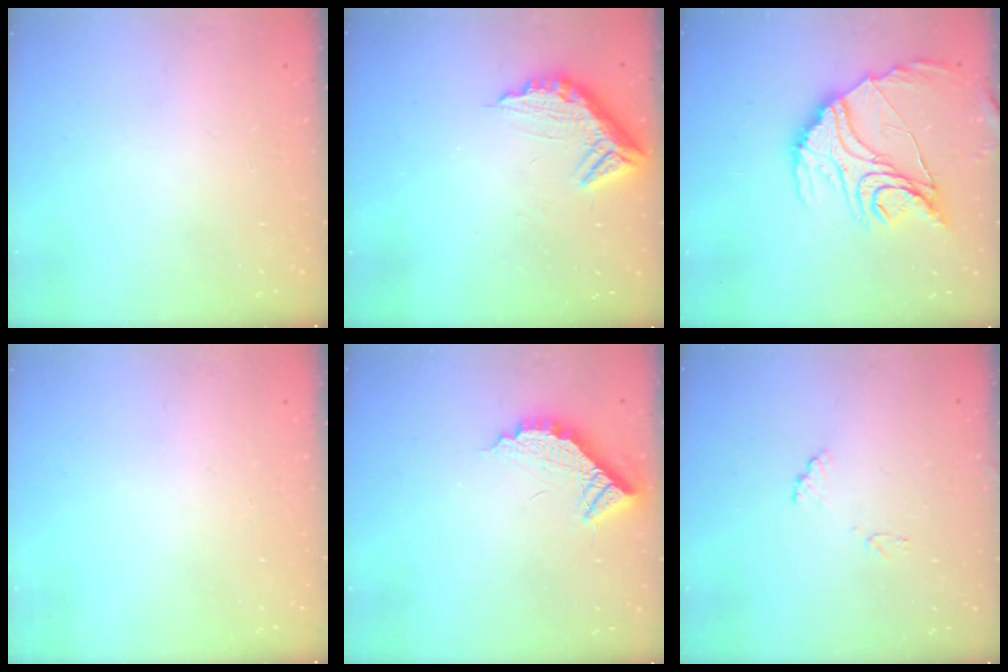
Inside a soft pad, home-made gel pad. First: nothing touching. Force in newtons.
{"total": 11.3, "press": 11.3, "slide": 1.0}
{"total": 19.3, "press": 19.2, "slide": 2.0}
{"total": 0.0}
{"total": 11.0, "press": 10.9, "slide": 1.0}
{"total": 8.3, "press": 8.2, "slide": 0.7}